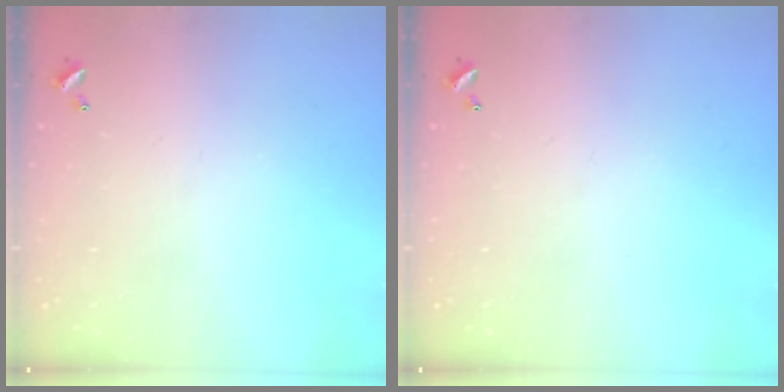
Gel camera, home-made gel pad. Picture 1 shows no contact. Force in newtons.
{"total": 0.0}